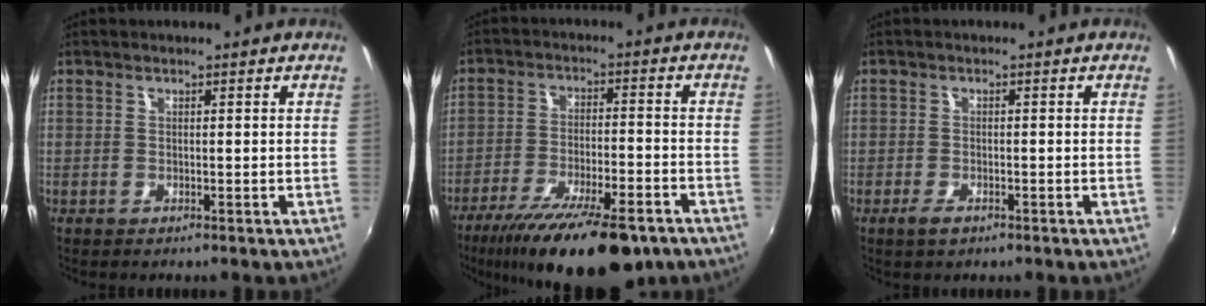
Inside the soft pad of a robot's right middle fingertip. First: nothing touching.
{"total": 20.1, "force": [-14.5, 5.7, 12.8], "torque": [-0.230, -0.043, -0.218]}
{"total": 2.4, "force": [-1.5, 1.0, 1.5], "torque": [-0.032, -0.003, -0.027]}